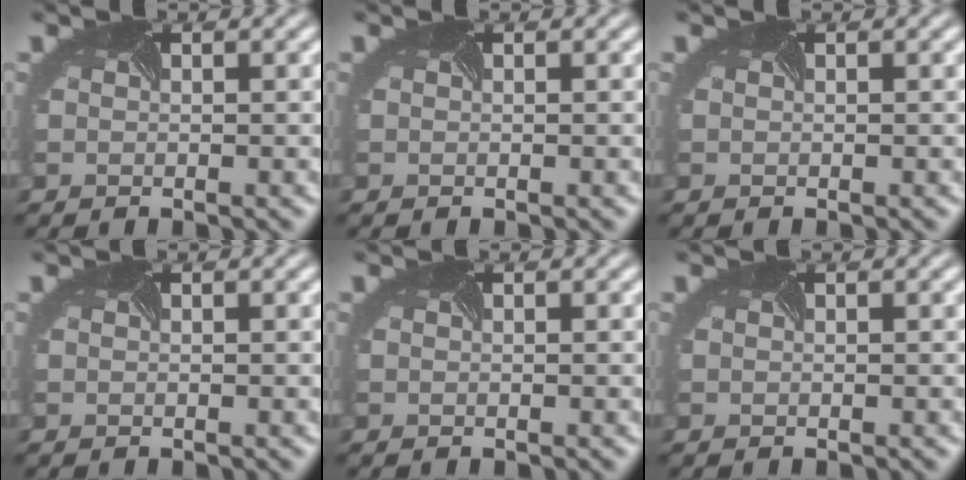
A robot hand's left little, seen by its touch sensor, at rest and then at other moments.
{"total": 0.0}
{"total": 0.0}
{"total": 0.0}
{"total": 0.0}
{"total": 0.0}